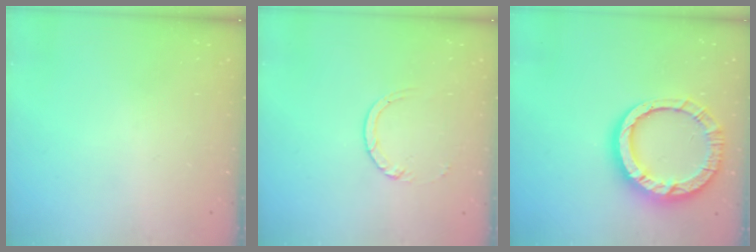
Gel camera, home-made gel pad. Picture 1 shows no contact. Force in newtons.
{"total": 3.0, "press": 2.9, "slide": 0.4}
{"total": 15.9, "press": 15.8, "slide": 2.2}